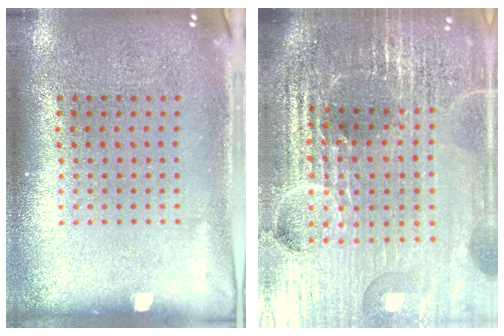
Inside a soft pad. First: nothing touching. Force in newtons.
{"total": 6.7, "press": 5.9, "slide": 3.3}